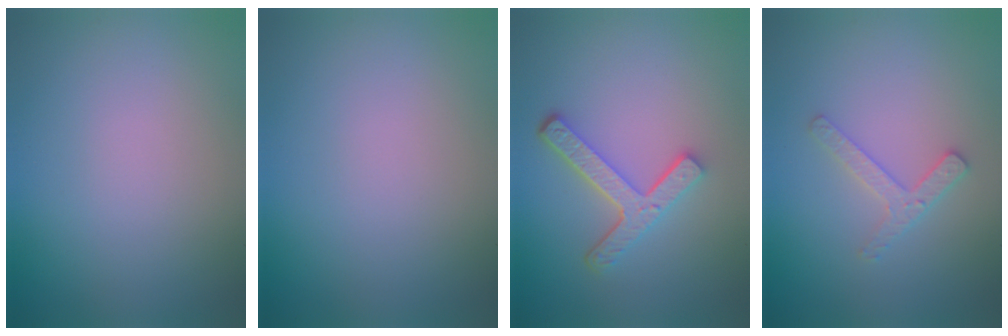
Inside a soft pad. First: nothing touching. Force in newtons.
{"total": 0.0}
{"total": 4.3, "press": 3.3, "slide": 2.8}
{"total": 2.3, "press": 2.2, "slide": 0.4}